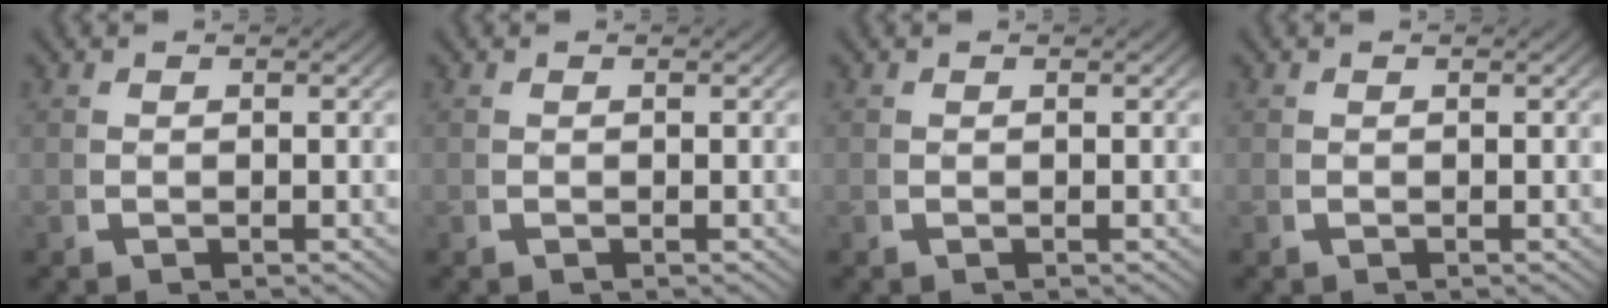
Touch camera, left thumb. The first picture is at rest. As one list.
[{"total": 0.0}, {"total": 0.0}, {"total": 0.0}]